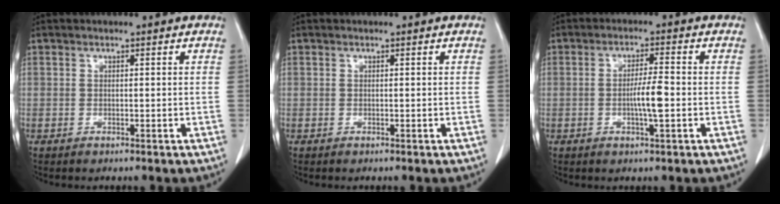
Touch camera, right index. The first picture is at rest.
{"total": 0.0}
{"total": 4.5, "force": [-0.9, 0.2, 4.4], "torque": [-0.081, -0.003, -0.016]}